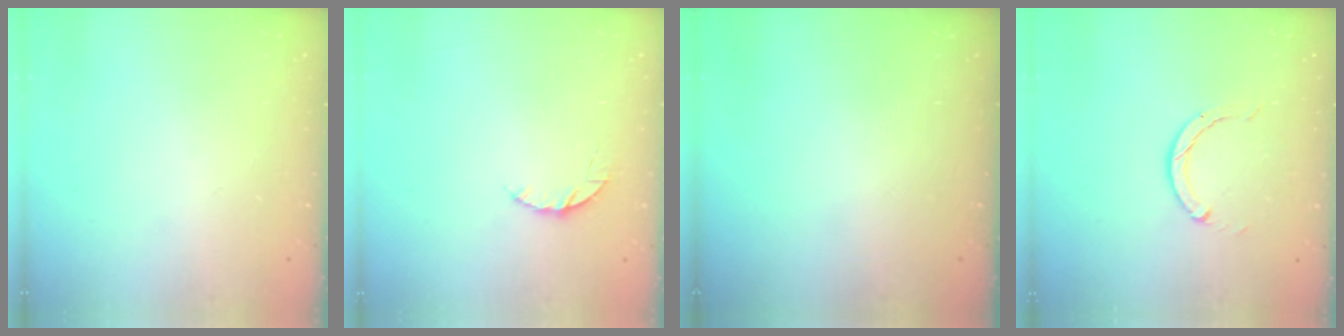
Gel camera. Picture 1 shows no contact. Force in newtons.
{"total": 3.1, "press": 3.1, "slide": 0.3}
{"total": 0.0}
{"total": 2.0, "press": 2.0, "slide": 0.3}